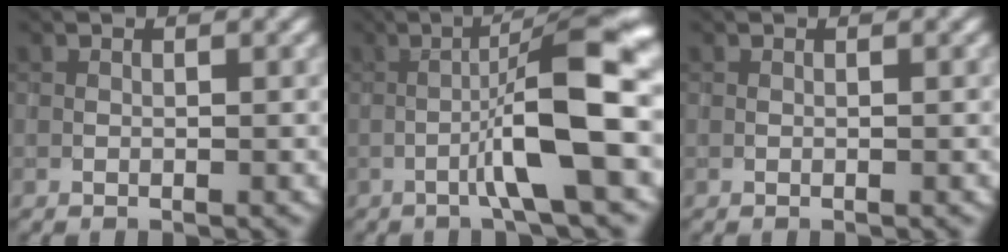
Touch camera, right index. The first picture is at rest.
{"total": 9.0, "force": [-1.8, 0.9, 8.8], "torque": [-0.135, 0.021, -0.035]}
{"total": 0.0}